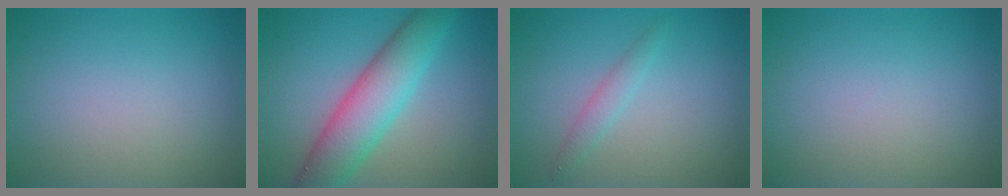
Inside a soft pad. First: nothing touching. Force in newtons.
{"total": 7.1, "press": 7.1, "slide": 0.2}
{"total": 1.5, "press": 1.5, "slide": 0.0}
{"total": 0.0}